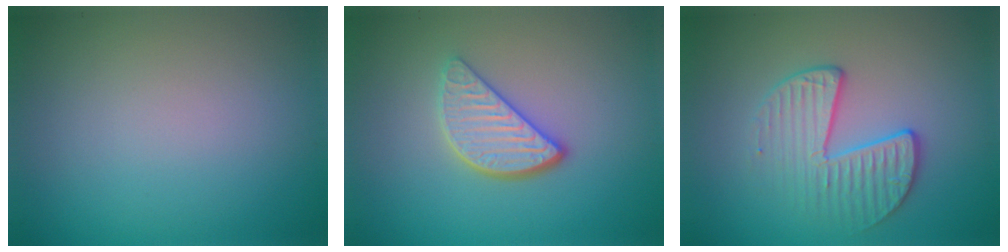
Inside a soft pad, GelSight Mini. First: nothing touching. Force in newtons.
{"total": 3.6, "press": 2.9, "slide": 2.1}
{"total": 3.3, "press": 2.9, "slide": 1.6}